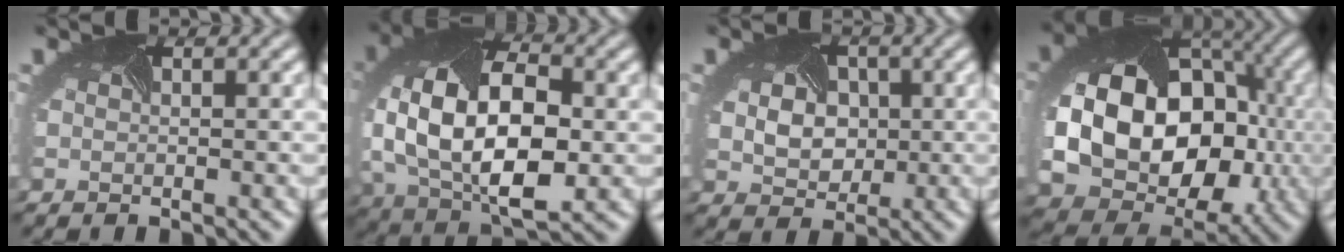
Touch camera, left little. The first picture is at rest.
{"total": 13.3, "force": [-0.6, 8.1, 10.6], "torque": [-0.218, -0.015, -0.004]}
{"total": 5.2, "force": [0.6, 4.2, 3.1], "torque": [-0.049, 0.006, -0.003]}
{"total": 17.6, "force": [-0.8, 13.8, 11.0], "torque": [-0.191, -0.032, -0.002]}